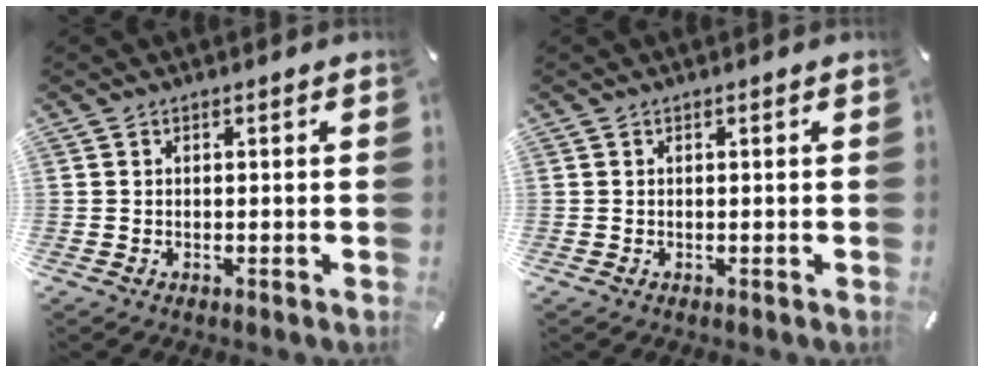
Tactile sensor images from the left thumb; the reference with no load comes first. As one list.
[{"total": 0.0}]